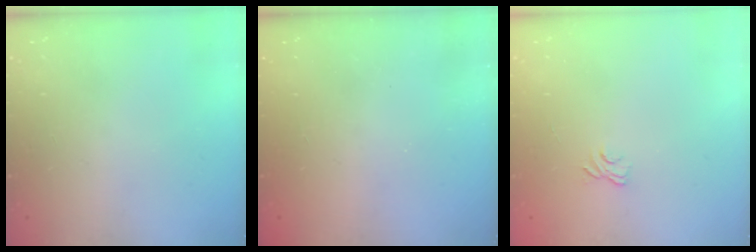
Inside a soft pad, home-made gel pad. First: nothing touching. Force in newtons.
{"total": 2.5, "press": 2.4, "slide": 0.8}
{"total": 3.3, "press": 3.0, "slide": 1.3}